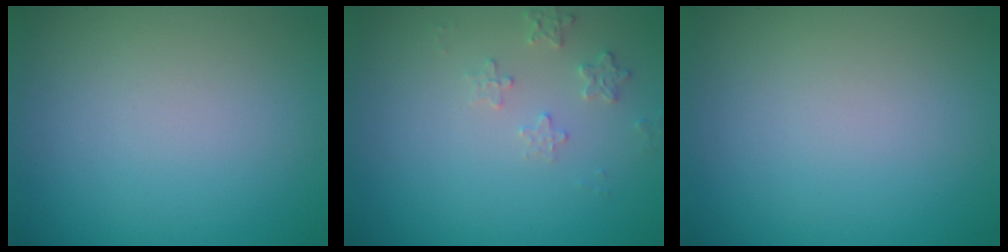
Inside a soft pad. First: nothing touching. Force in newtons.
{"total": 1.6, "press": 1.6, "slide": 0.4}
{"total": 0.0}